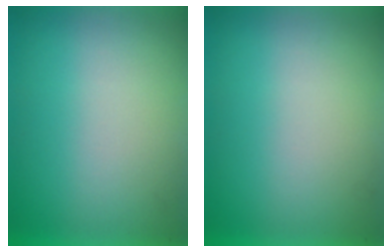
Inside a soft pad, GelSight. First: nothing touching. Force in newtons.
{"total": 0.0}